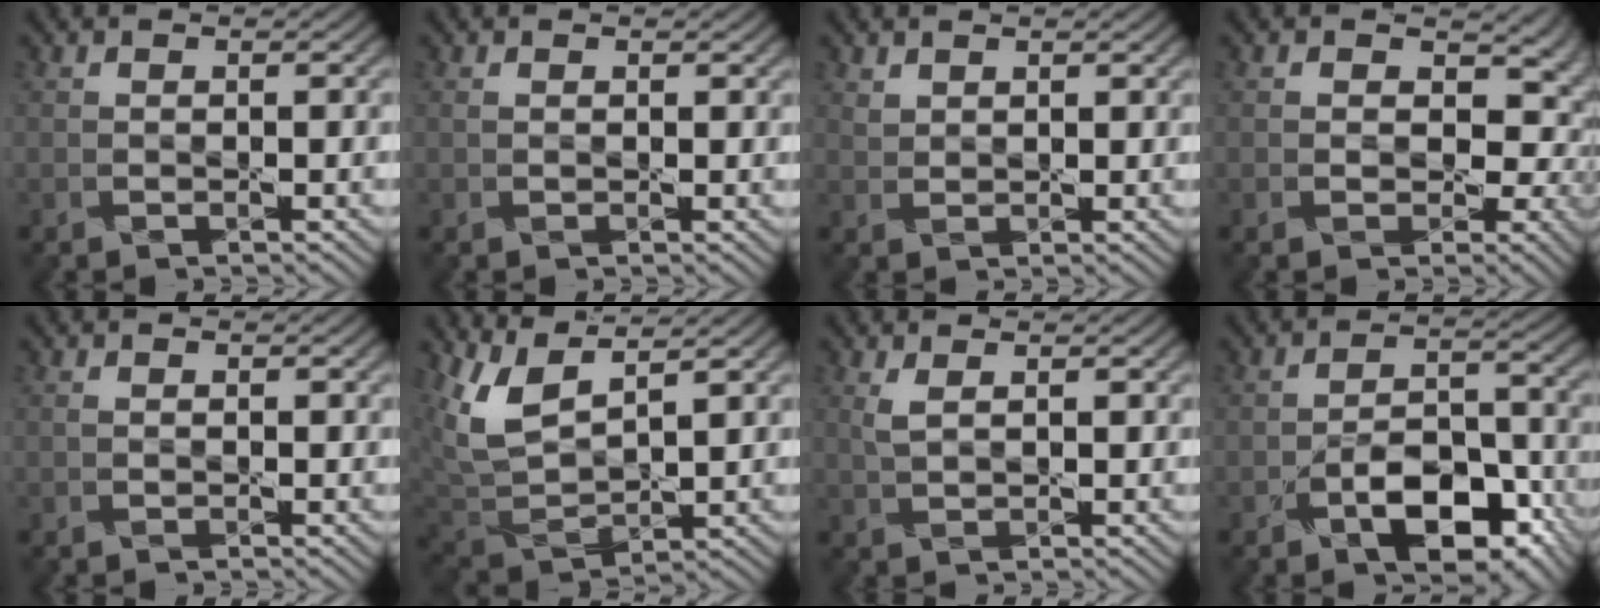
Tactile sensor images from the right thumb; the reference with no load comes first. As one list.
[{"total": 0.9, "force": [0.3, 0.6, 0.6], "torque": [-0.014, -0.002, 0.008]}, {"total": 1.6, "force": [1.3, 0.8, 0.5], "torque": [-0.015, -0.002, 0.029]}, {"total": 6.6, "force": [-0.1, 5.0, 4.3], "torque": [-0.053, 0.004, 0.006]}, {"total": 0.9, "force": [0.3, 0.6, 0.7], "torque": [-0.015, -0.002, 0.006]}, {"total": 9.2, "force": [5.6, 3.8, 6.2], "torque": [-0.159, 0.004, 0.114]}, {"total": 2.5, "force": [1.3, 0.9, 1.9], "torque": [-0.050, -0.001, 0.029]}, {"total": 8.8, "force": [-4.3, 4.5, 6.2], "torque": [-0.098, -0.001, -0.074]}]